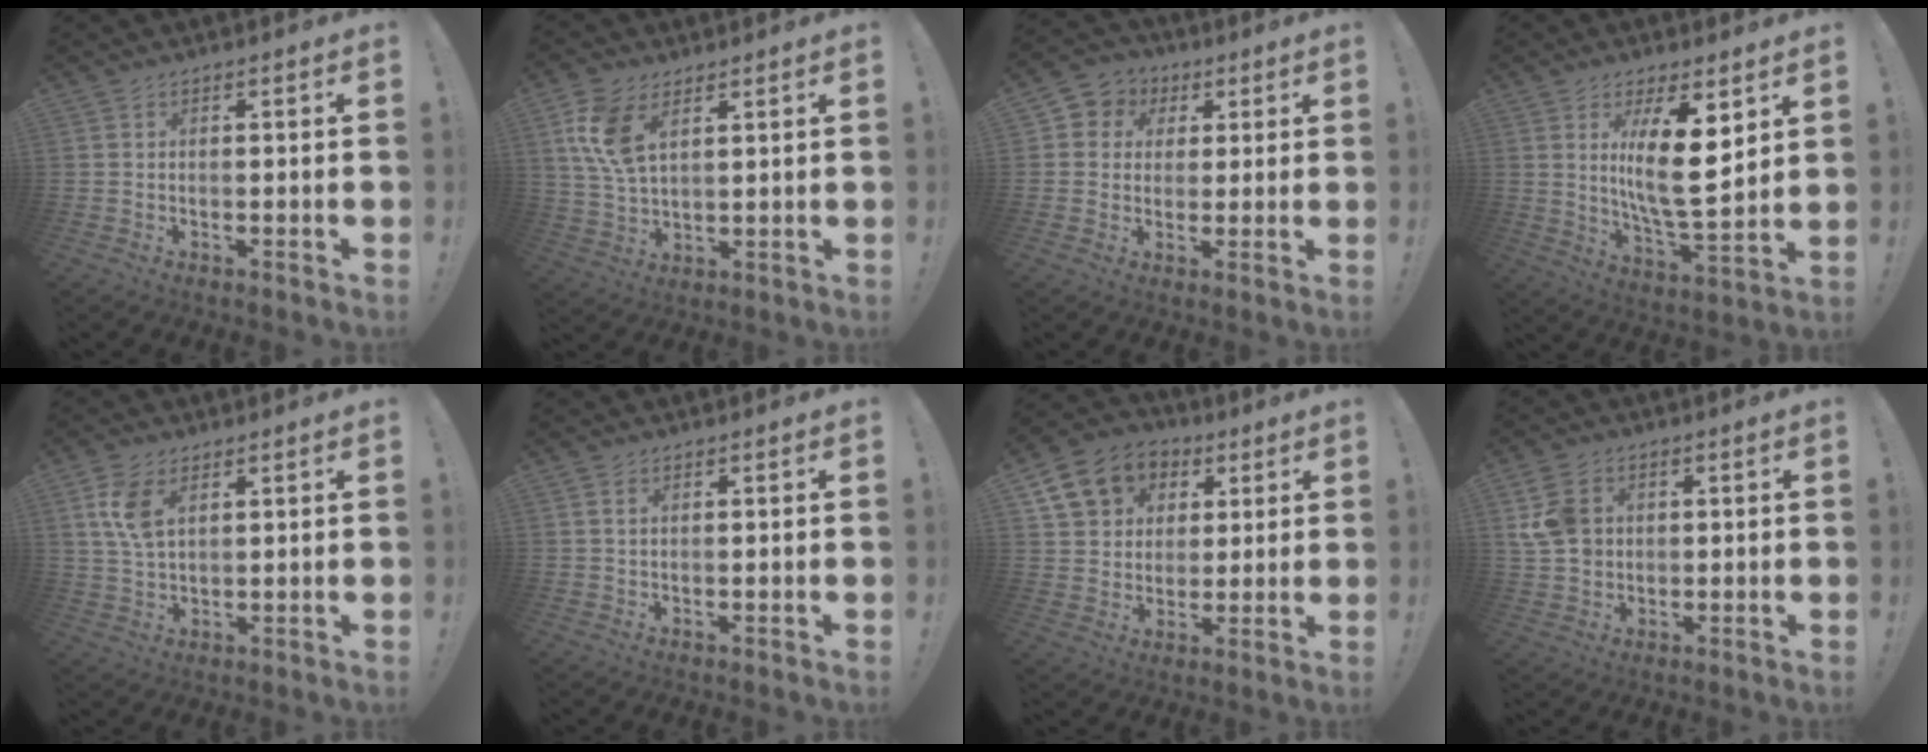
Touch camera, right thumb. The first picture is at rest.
{"total": 11.0, "force": [5.1, 6.1, 7.6], "torque": [-0.150, -0.010, 0.097]}
{"total": 6.8, "force": [0.9, 6.6, 1.7], "torque": [-0.024, 0.003, 0.023]}
{"total": 14.3, "force": [4.3, 4.2, 13.0], "torque": [-0.241, -0.030, 0.064]}
{"total": 8.0, "force": [3.5, 4.4, 5.7], "torque": [-0.107, -0.006, 0.065]}
{"total": 1.1, "force": [0.5, 0.5, 0.7], "torque": [-0.009, -0.002, 0.008]}
{"total": 13.4, "force": [6.0, 10.8, 5.0], "torque": [-0.073, -0.026, 0.122]}
{"total": 9.3, "force": [2.3, 7.4, 5.1], "torque": [-0.102, 0.003, 0.047]}